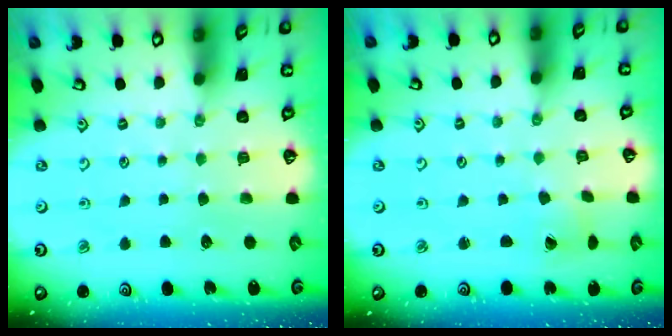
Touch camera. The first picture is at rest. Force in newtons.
{"total": 3.5, "press": 3.4, "slide": 0.3}